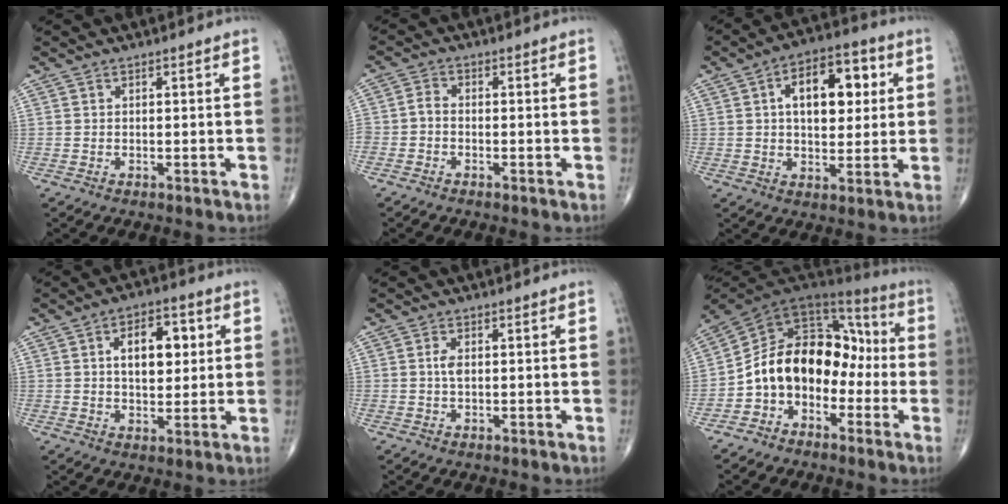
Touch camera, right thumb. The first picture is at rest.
{"total": 2.3, "force": [-0.9, 1.5, 1.5], "torque": [-0.026, 0.010, -0.024]}
{"total": 14.0, "force": [3.3, 7.9, 11.1], "torque": [-0.133, 0.011, 0.047]}
{"total": 10.3, "force": [2.2, 5.9, 8.1], "torque": [-0.093, 0.001, 0.035]}
{"total": 2.2, "force": [0.2, 1.2, 1.9], "torque": [-0.037, 0.001, 0.003]}
{"total": 16.7, "force": [-3.5, 12.2, 10.9], "torque": [-0.150, 0.078, -0.069]}